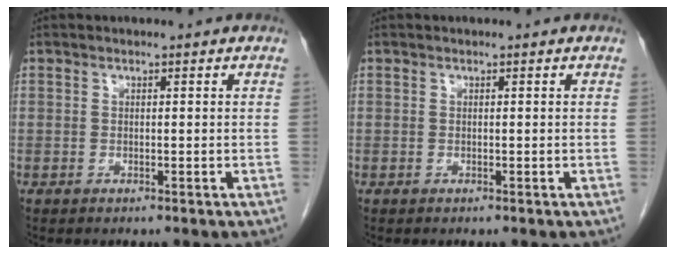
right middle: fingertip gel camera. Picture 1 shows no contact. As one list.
[{"total": 0.0}]